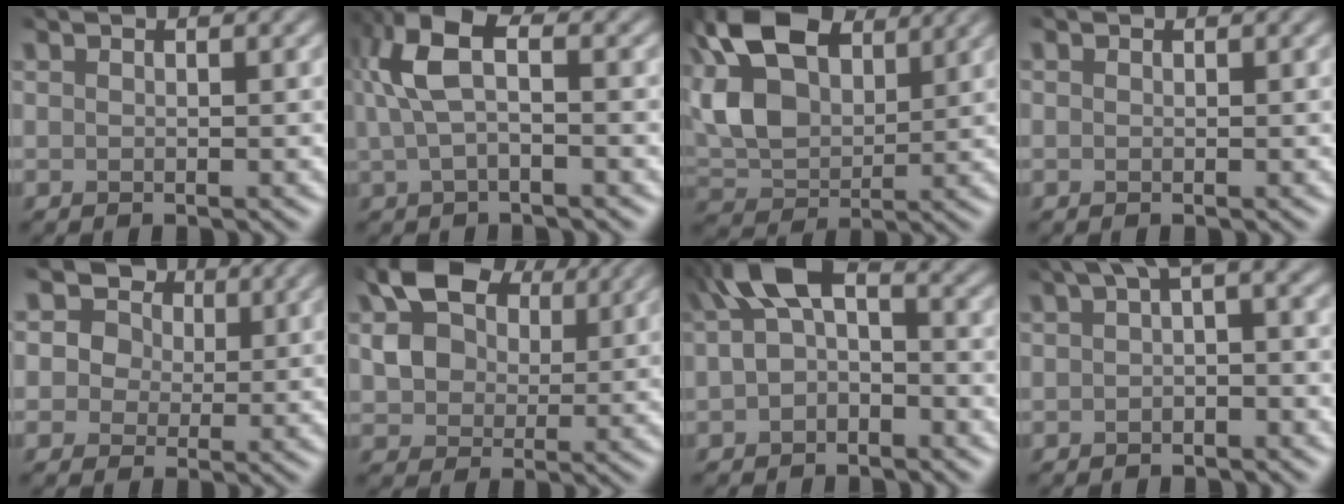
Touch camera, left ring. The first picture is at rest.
{"total": 5.3, "force": [0.7, 2.5, 4.6], "torque": [-0.109, 0.010, 0.013]}
{"total": 10.6, "force": [4.5, 6.3, 7.2], "torque": [-0.183, 0.021, 0.084]}
{"total": 0.0}
{"total": 7.9, "force": [4.3, 5.4, 3.9], "torque": [-0.071, 0.012, 0.050]}
{"total": 7.9, "force": [3.1, 5.5, 4.7], "torque": [-0.104, 0.006, 0.060]}
{"total": 5.9, "force": [-0.1, 3.8, 4.6], "torque": [-0.084, 0.013, -0.008]}
{"total": 4.1, "force": [0.7, 1.6, 3.7], "torque": [-0.058, 0.015, 0.011]}